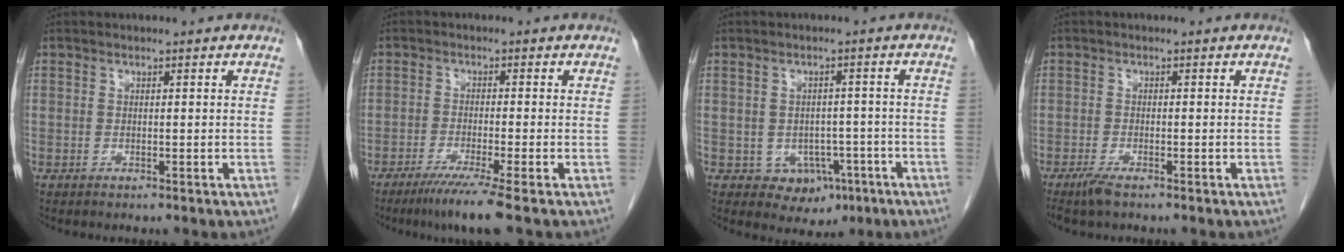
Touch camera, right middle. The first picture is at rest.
{"total": 6.0, "force": [-4.2, -1.2, 4.1], "torque": [-0.068, -0.019, -0.077]}
{"total": 5.5, "force": [-2.1, 4.5, 2.3], "torque": [-0.023, 0.006, -0.016]}
{"total": 2.3, "force": [-1.7, 0.3, 1.5], "torque": [-0.037, -0.007, -0.034]}